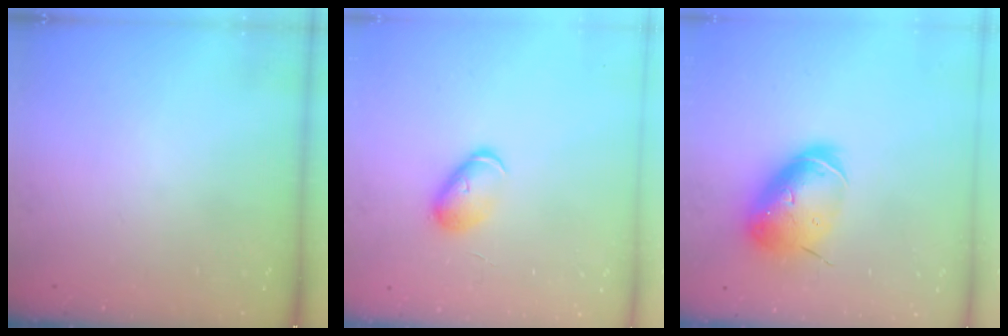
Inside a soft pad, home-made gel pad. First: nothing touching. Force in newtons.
{"total": 6.0, "press": 6.0, "slide": 0.2}
{"total": 10.9, "press": 10.8, "slide": 1.8}